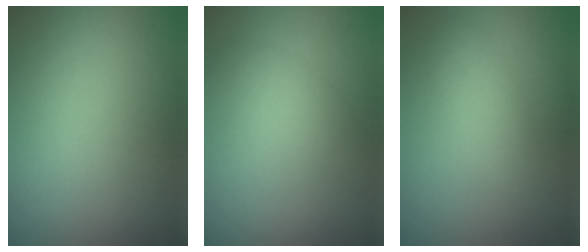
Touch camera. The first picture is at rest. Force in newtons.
{"total": 1.7, "press": 1.7, "slide": 0.1}
{"total": 2.2, "press": 2.2, "slide": 0.0}